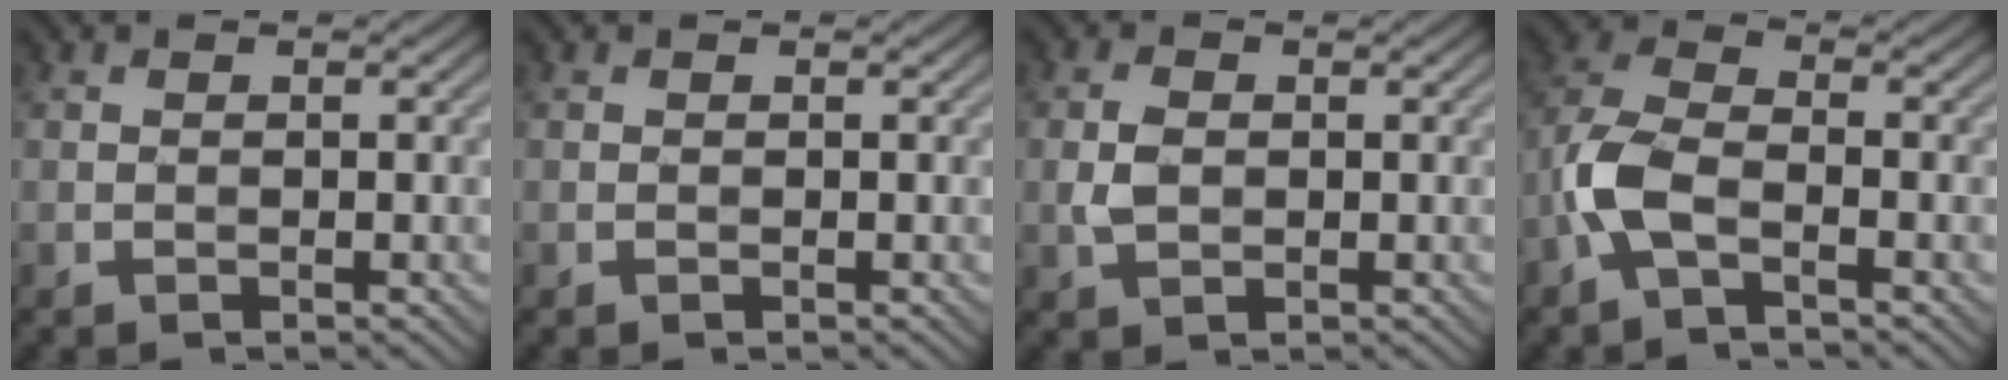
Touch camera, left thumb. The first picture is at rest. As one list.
[{"total": 0.0}, {"total": 2.4, "force": [0.0, 1.7, 1.7], "torque": [-0.043, 0.002, -0.001]}, {"total": 5.6, "force": [-2.5, 2.3, 4.4], "torque": [-0.109, 0.006, -0.065]}]